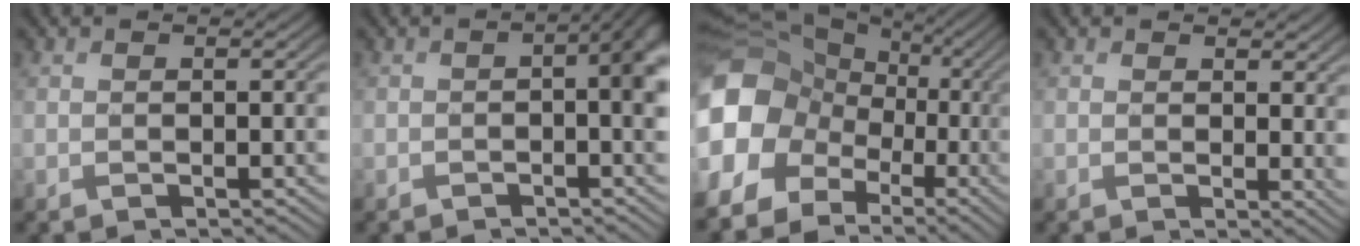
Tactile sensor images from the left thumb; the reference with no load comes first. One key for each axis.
{"total": 4.3, "fx": -0.5, "fy": 1.8, "fz": 3.9, "tx": -0.049, "ty": -0.001, "tz": -0.009}
{"total": 15.2, "fx": -2.1, "fy": 12.9, "fz": 7.7, "tx": -0.242, "ty": -0.022, "tz": -0.050}
{"total": 2.7, "fx": 1.4, "fy": 1.2, "fz": 1.9, "tx": -0.026, "ty": -0.005, "tz": 0.024}